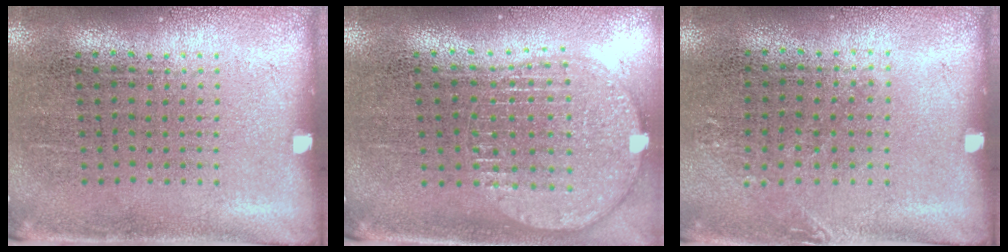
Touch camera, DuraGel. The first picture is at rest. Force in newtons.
{"total": 1.7, "press": 1.5, "slide": 0.9}
{"total": 0.8, "press": 0.8, "slide": 0.1}